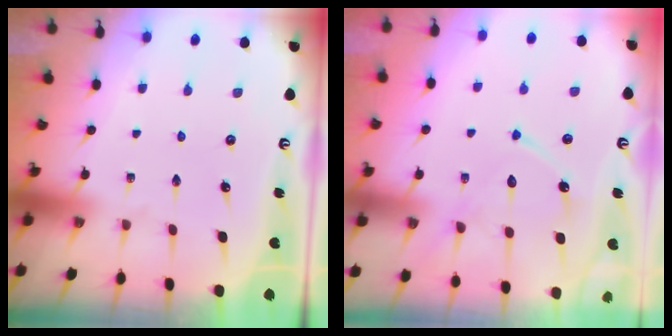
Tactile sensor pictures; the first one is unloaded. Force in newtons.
{"total": 13.1, "press": 13.1, "slide": 1.1}